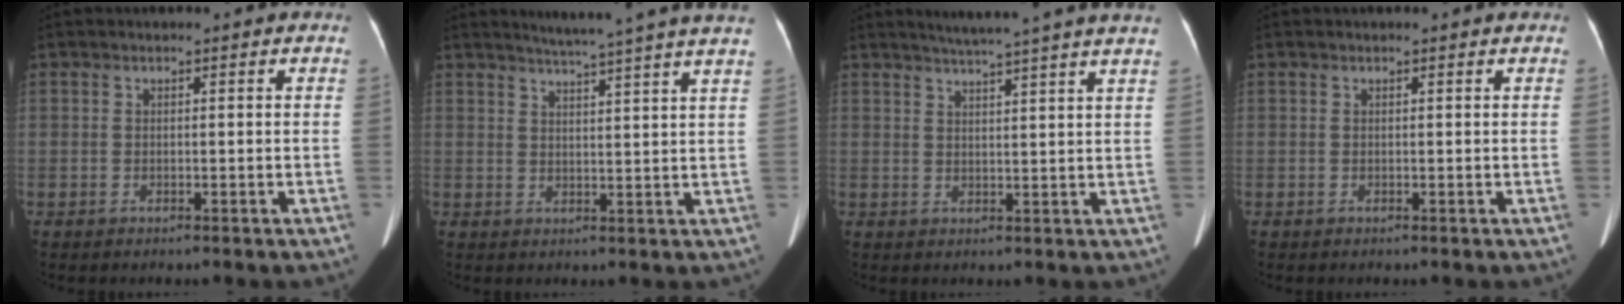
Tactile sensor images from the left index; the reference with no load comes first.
{"total": 13.4, "force": [11.7, -1.8, 6.1], "torque": [-0.093, -0.043, 0.133]}
{"total": 12.9, "force": [11.3, -1.4, 6.2], "torque": [-0.096, -0.025, 0.130]}
{"total": 1.4, "force": [1.3, 0.3, 0.5], "torque": [-0.005, -0.001, 0.008]}